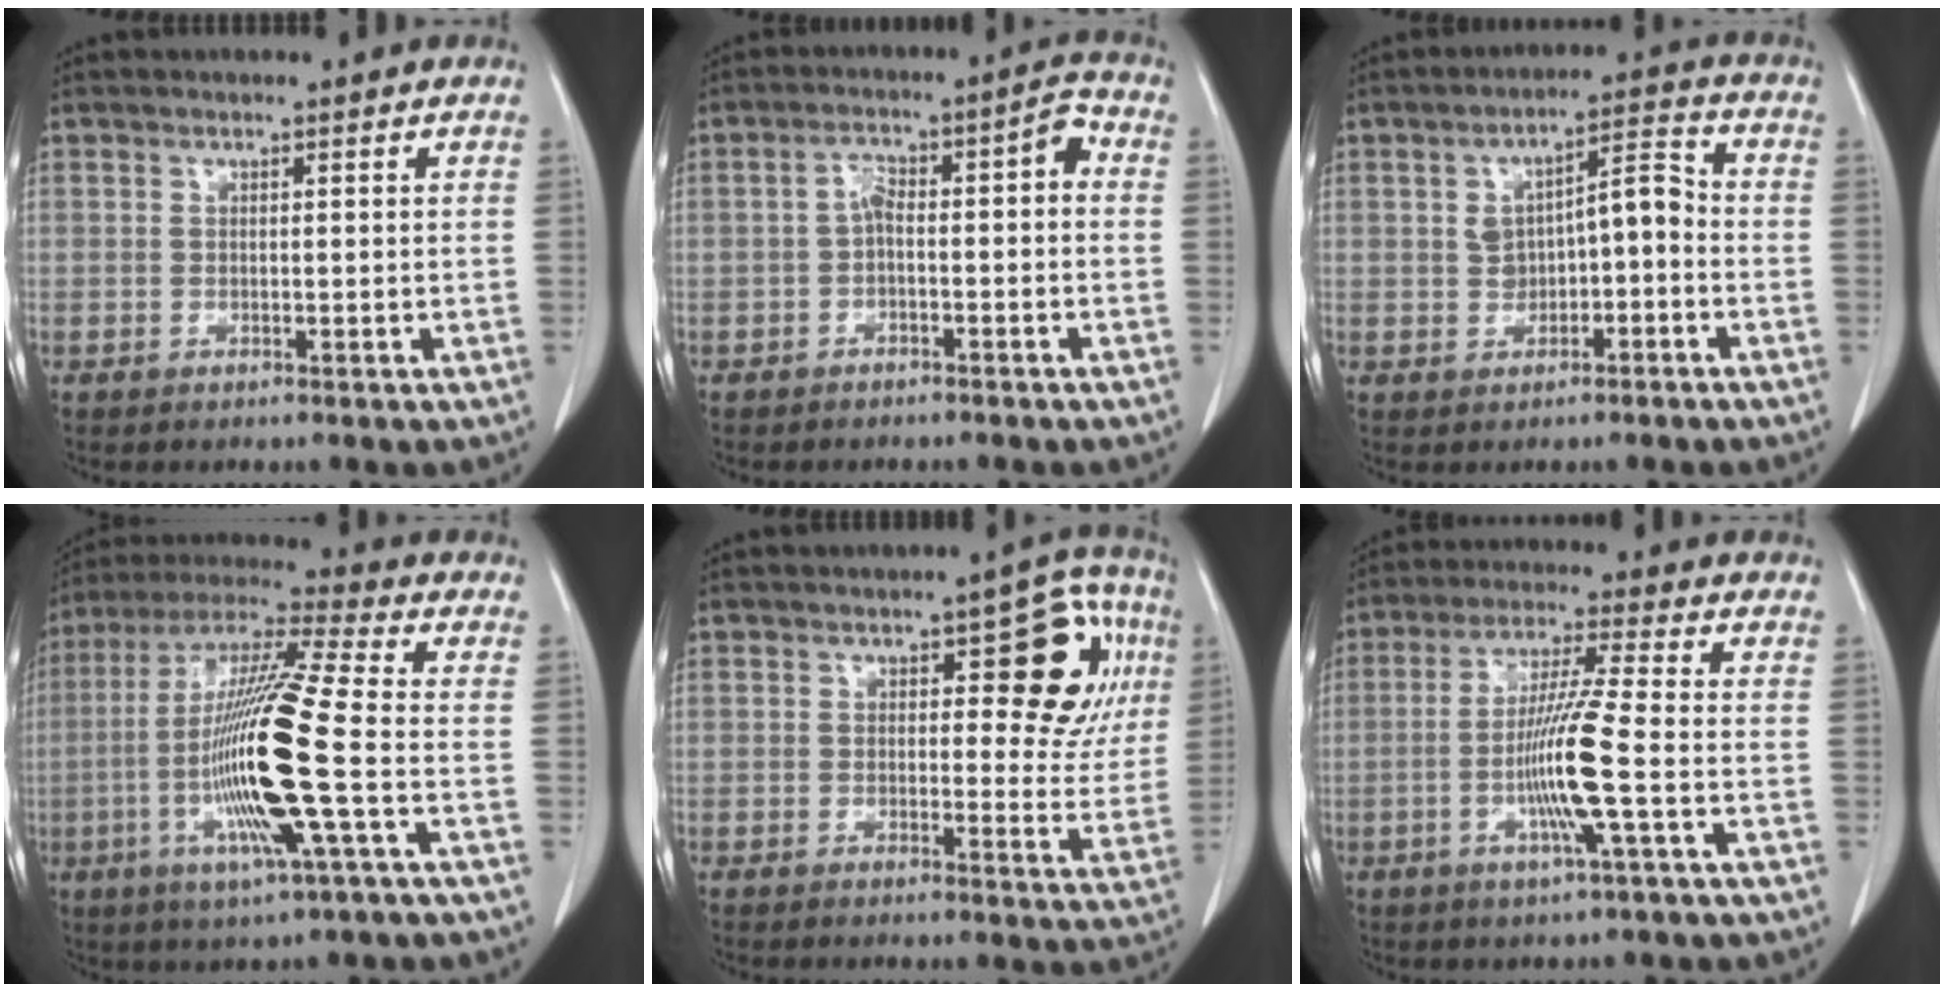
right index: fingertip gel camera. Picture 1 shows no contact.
{"total": 5.6, "force": [-0.8, 1.8, 5.2], "torque": [-0.080, 0.036, -0.013]}
{"total": 6.5, "force": [-0.5, 2.9, 5.8], "torque": [-0.093, 0.034, -0.006]}
{"total": 17.6, "force": [-3.7, -0.2, 17.2], "torque": [-0.349, -0.011, -0.081]}
{"total": 10.9, "force": [3.5, 4.5, 9.3], "torque": [-0.093, 0.021, 0.041]}
{"total": 10.1, "force": [-2.4, -0.9, 9.7], "torque": [-0.191, -0.009, -0.050]}